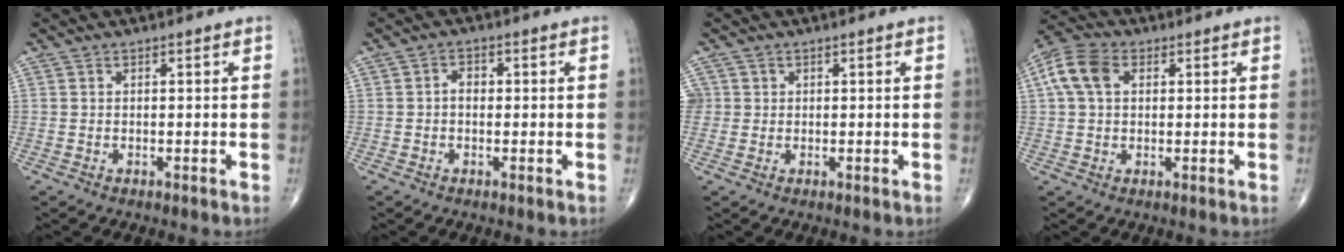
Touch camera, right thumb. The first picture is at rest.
{"total": 2.2, "force": [-0.1, 1.6, 1.5], "torque": [-0.013, 0.010, -0.007]}
{"total": 2.0, "force": [0.4, 2.0, 0.2], "torque": [0.010, 0.003, 0.006]}
{"total": 8.0, "force": [2.1, 5.5, 5.5], "torque": [-0.116, 0.020, 0.033]}